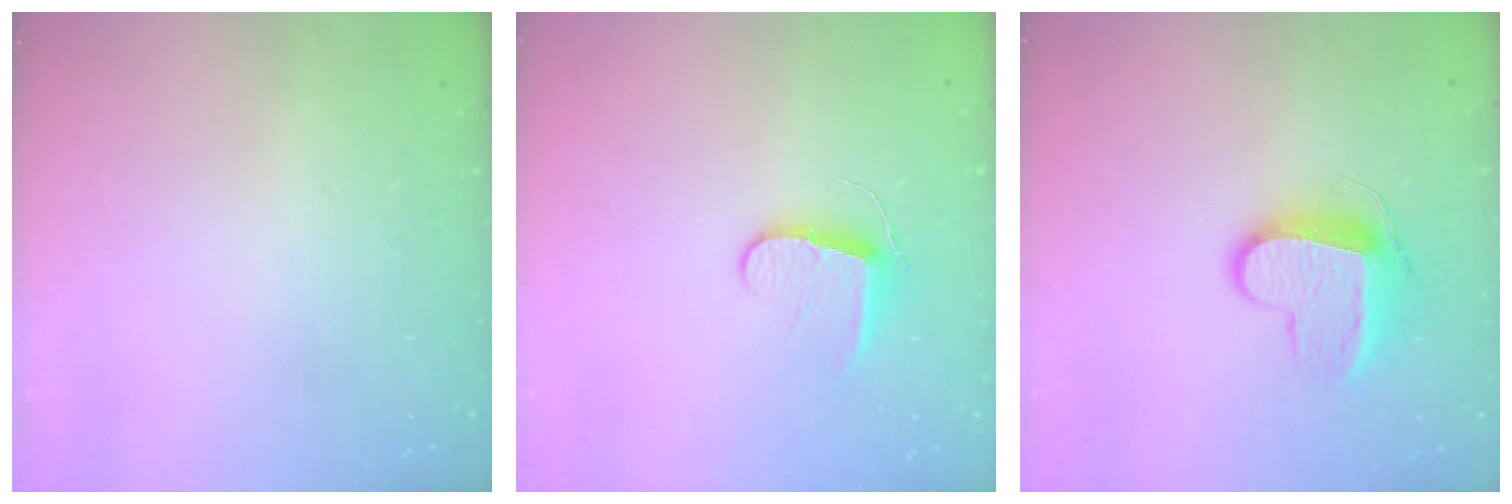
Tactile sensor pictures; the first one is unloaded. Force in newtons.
{"total": 7.2, "press": 7.2, "slide": 0.7}
{"total": 11.2, "press": 11.2, "slide": 0.8}